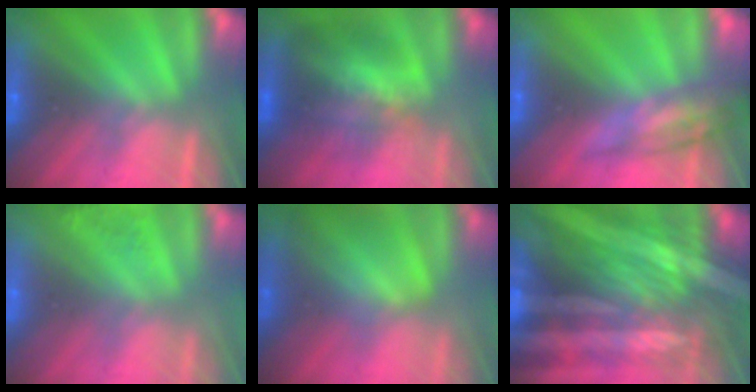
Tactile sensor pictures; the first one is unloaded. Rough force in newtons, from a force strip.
{"total": 3.8}
{"total": 2.5}
{"total": 9.2}
{"total": 4.7}
{"total": 8.7}